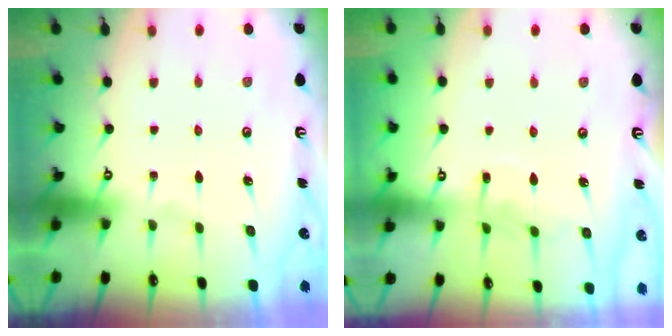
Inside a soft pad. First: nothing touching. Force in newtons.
{"total": 7.6, "press": 7.6, "slide": 0.4}